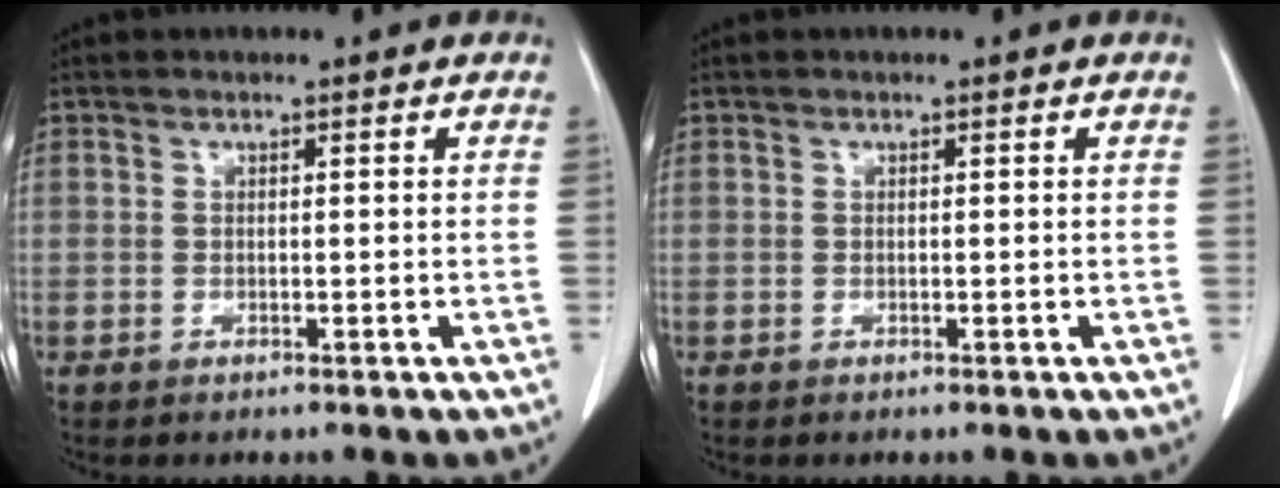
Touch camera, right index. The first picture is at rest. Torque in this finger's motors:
{"motor_torque": [-0.03, 0.03, -0.02, 0.00]}